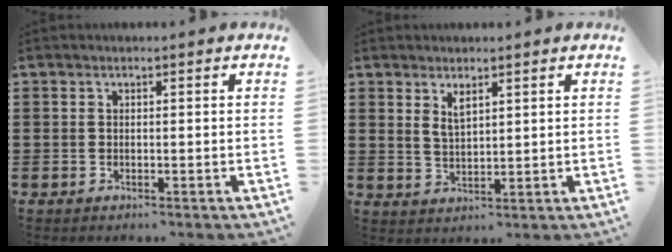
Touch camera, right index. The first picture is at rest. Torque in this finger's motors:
{"motor_torque": [0.86, 1.28, 0.01, 0.00]}